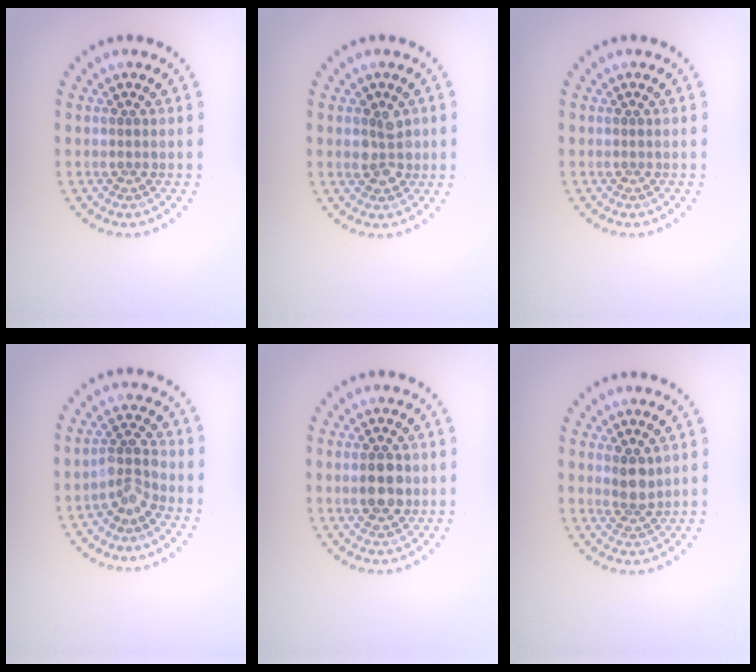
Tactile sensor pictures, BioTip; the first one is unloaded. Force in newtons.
{"total": 2.4, "press": 2.4, "slide": 0.4}
{"total": 0.0}
{"total": 2.4, "press": 1.7, "slide": 1.6}
{"total": 3.4, "press": 3.4, "slide": 0.1}
{"total": 2.1, "press": 1.9, "slide": 1.0}